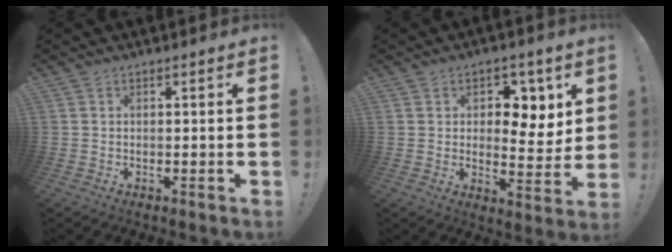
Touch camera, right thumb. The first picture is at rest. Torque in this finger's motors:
{"motor_torque": [-0.55, 0.45, 0.18, 0.59, 0.15]}